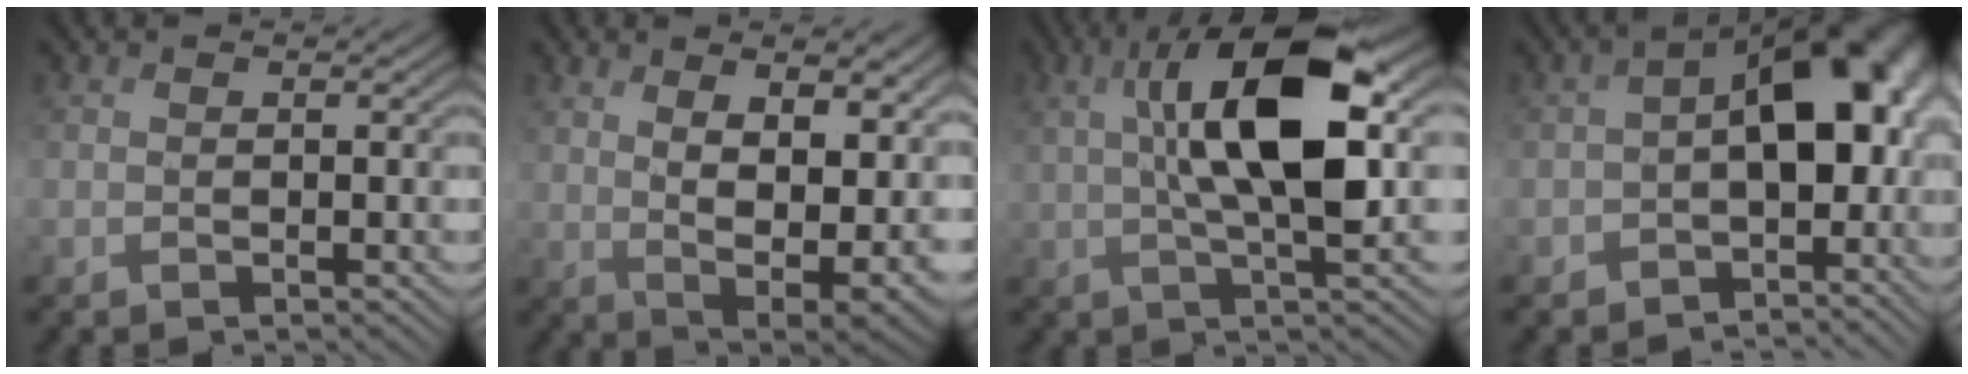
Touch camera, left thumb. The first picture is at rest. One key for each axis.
{"total": 13.2, "fx": 3.7, "fy": 6.6, "fz": 10.8, "tx": -0.168, "ty": -0.004, "tz": 0.063}
{"total": 12.6, "fx": 2.3, "fy": 4.1, "fz": 11.7, "tx": -0.213, "ty": 0.009, "tz": 0.037}
{"total": 12.8, "fx": -1.6, "fy": 8.1, "fz": 9.9, "tx": -0.135, "ty": -0.008, "tz": -0.029}